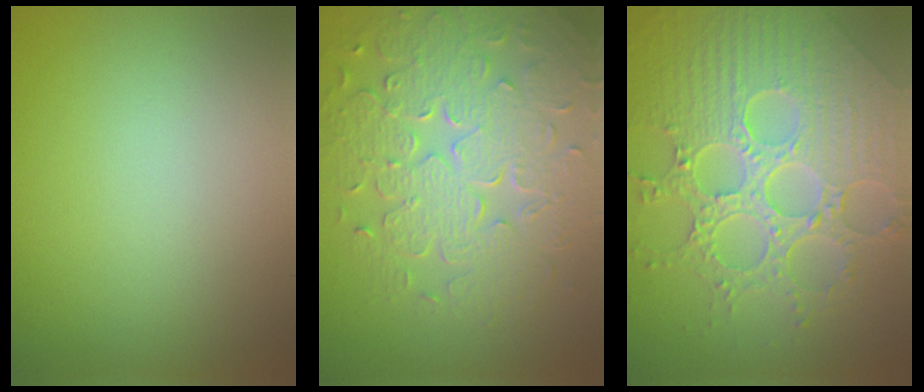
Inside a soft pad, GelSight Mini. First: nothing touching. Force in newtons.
{"total": 8.6, "press": 6.1, "slide": 6.1}
{"total": 8.7, "press": 6.4, "slide": 5.8}